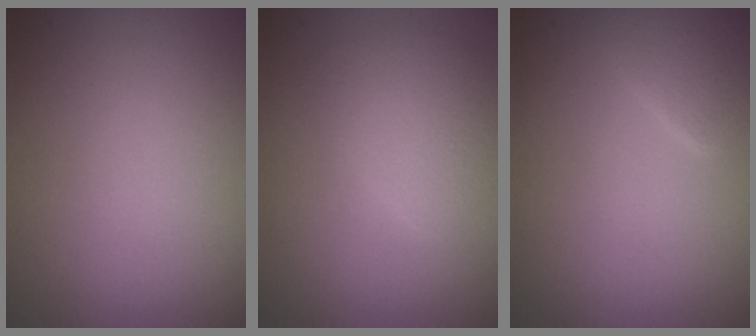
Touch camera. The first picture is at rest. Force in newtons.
{"total": 3.1, "press": 3.1, "slide": 0.1}
{"total": 2.2, "press": 2.2, "slide": 0.1}